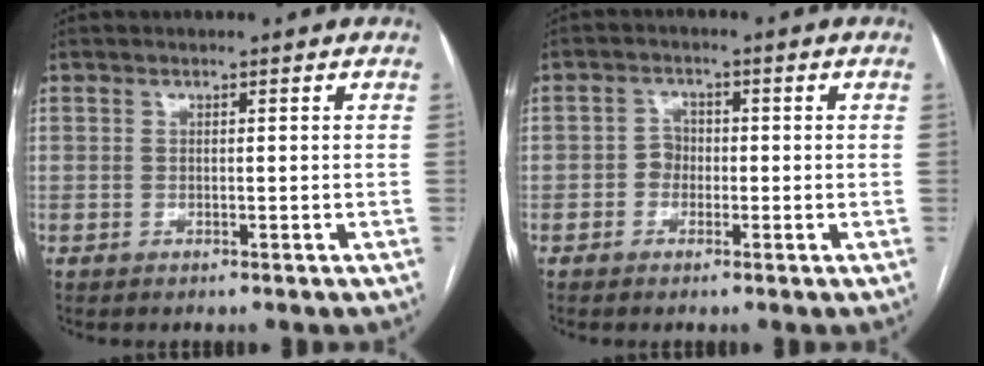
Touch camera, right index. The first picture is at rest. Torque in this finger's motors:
{"motor_torque": [0.27, 0.15, -0.01, 0.00]}